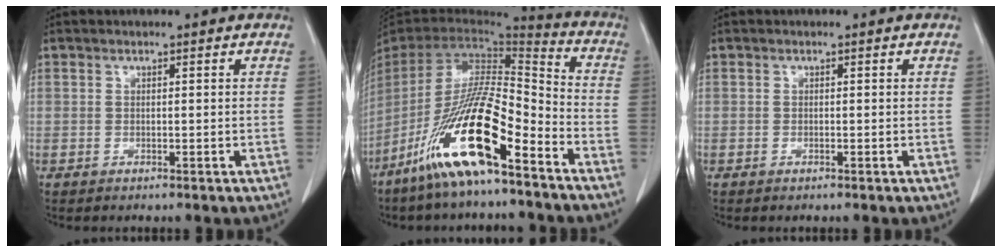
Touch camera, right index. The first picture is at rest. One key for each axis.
{"total": 19.3, "fx": -11.5, "fy": 2.4, "fz": 15.4, "tx": -0.315, "ty": -0.036, "tz": -0.219}
{"total": 0.0}